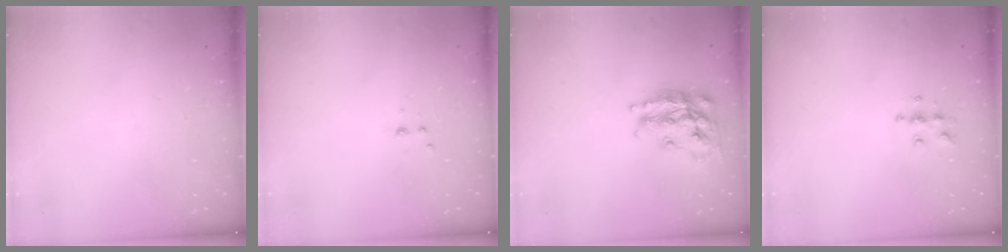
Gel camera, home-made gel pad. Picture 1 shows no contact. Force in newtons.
{"total": 2.9, "press": 2.7, "slide": 1.0}
{"total": 18.2, "press": 18.1, "slide": 1.1}
{"total": 6.9, "press": 6.9, "slide": 0.4}